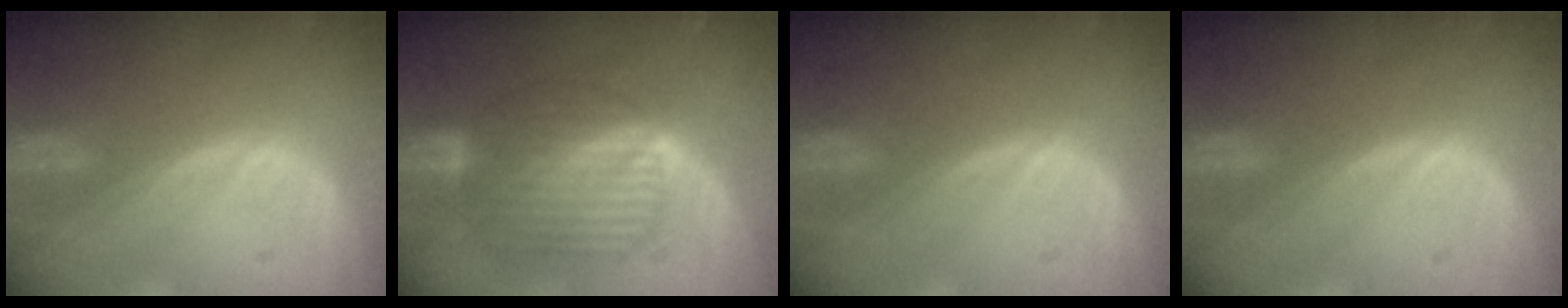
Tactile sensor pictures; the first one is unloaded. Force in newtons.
{"total": 9.3, "press": 9.3, "slide": 0.6}
{"total": 0.0}
{"total": 0.0}